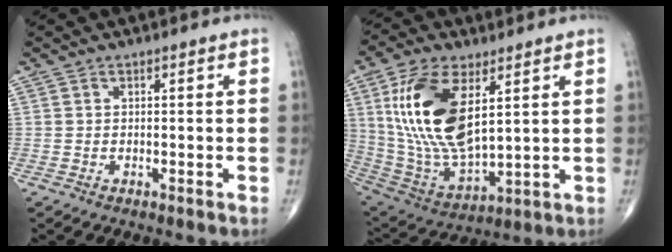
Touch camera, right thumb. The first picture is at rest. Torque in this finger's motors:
{"motor_torque": [-0.19, 3.67, 1.96, 0.81, 0.71]}